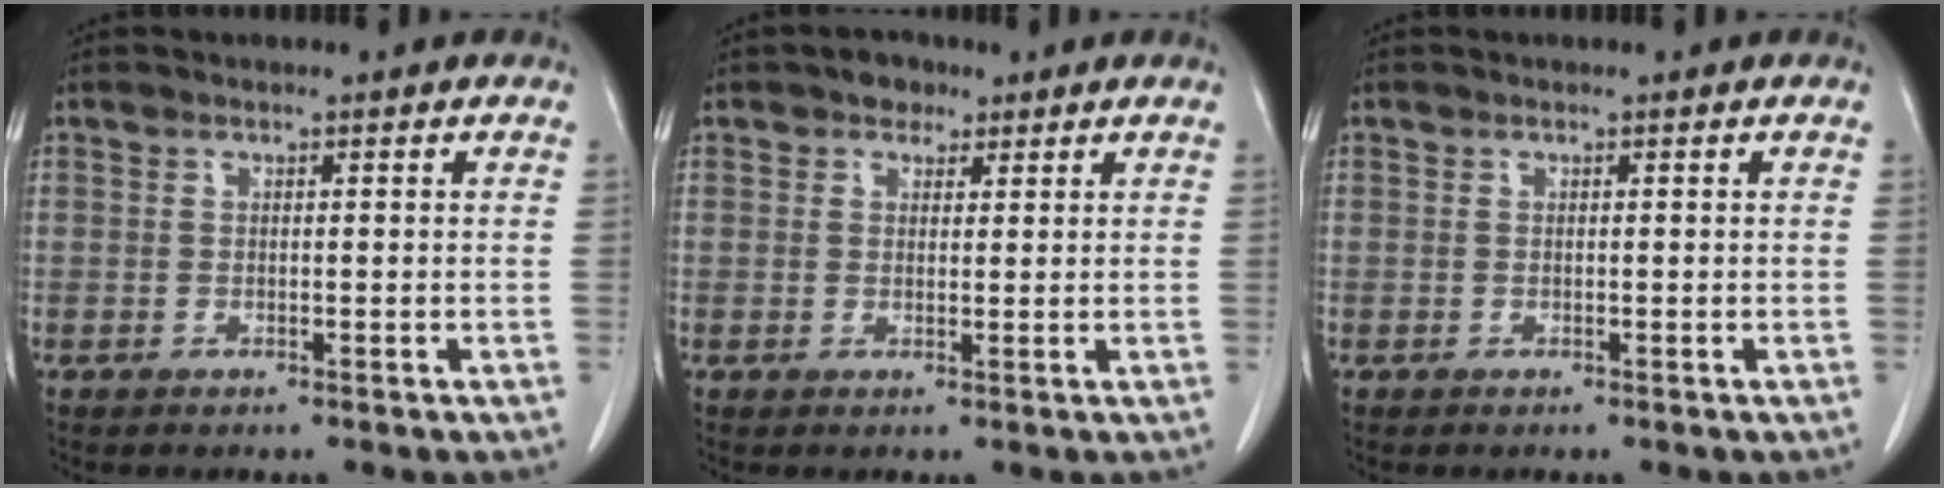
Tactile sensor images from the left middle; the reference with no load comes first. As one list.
[{"total": 2.5, "force": [1.6, 1.7, 0.9], "torque": [-0.015, 0.007, 0.022]}, {"total": 0.0}]